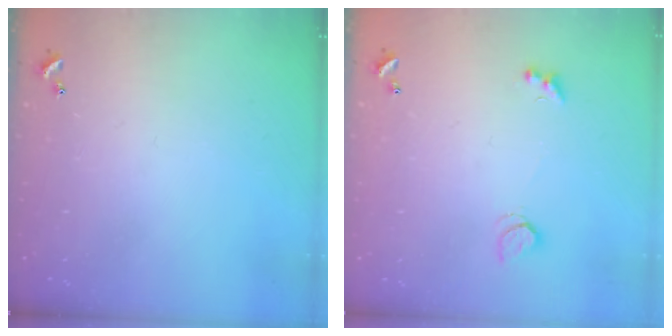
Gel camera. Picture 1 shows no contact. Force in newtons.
{"total": 2.3, "press": 1.9, "slide": 1.1}